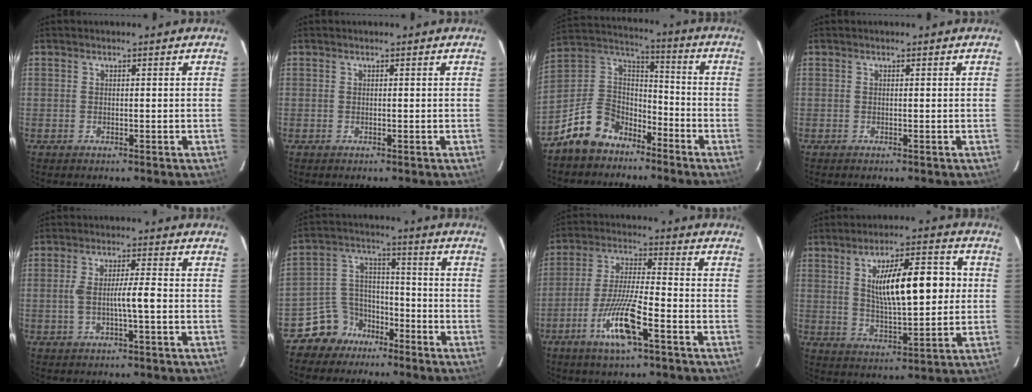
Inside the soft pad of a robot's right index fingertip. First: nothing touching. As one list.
[{"total": 0.0}, {"total": 10.5, "force": [-7.4, 6.8, 3.3], "torque": [-0.082, 0.040, -0.142]}, {"total": 0.0}, {"total": 4.9, "force": [-0.8, 0.2, 4.9], "torque": [-0.093, 0.007, -0.012]}, {"total": 8.2, "force": [-5.7, 5.9, 0.6], "torque": [-0.012, 0.033, -0.100]}, {"total": 11.0, "force": [-5.2, 1.1, 9.6], "torque": [-0.188, -0.012, -0.098]}, {"total": 13.7, "force": [2.3, 3.6, 13.0], "torque": [-0.211, 0.016, 0.041]}]